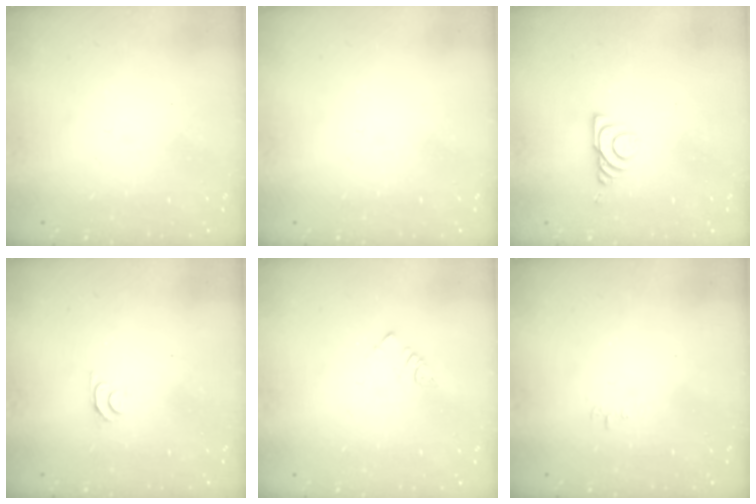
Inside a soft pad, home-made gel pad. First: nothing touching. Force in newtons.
{"total": 0.0}
{"total": 6.9, "press": 6.9, "slide": 0.8}
{"total": 4.6, "press": 4.5, "slide": 0.7}
{"total": 2.3, "press": 2.3, "slide": 0.4}
{"total": 4.0, "press": 3.9, "slide": 0.3}